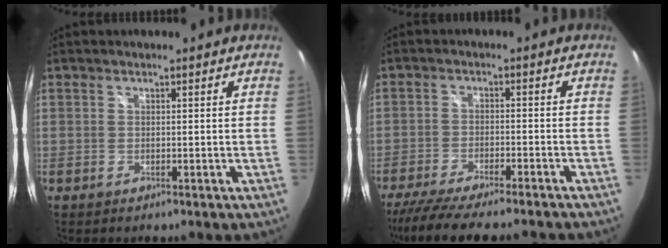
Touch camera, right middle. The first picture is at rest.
{"total": 13.8, "force": [-12.0, 1.1, 6.7], "torque": [-0.140, -0.033, -0.188]}